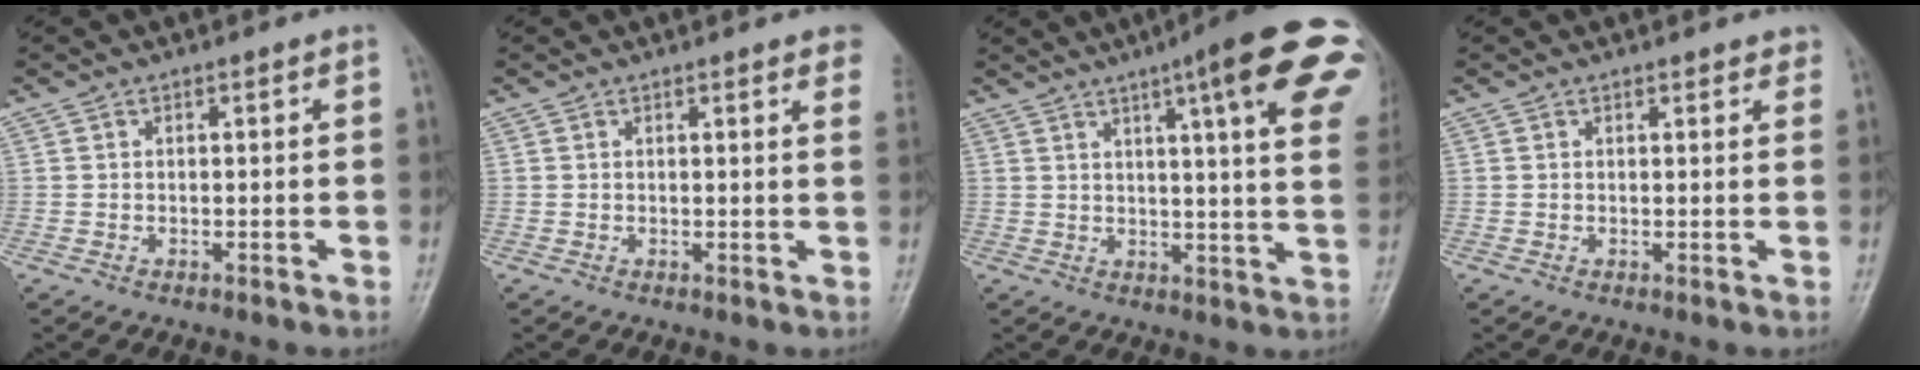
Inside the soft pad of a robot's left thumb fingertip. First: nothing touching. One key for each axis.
{"total": 5.4, "fx": 3.8, "fy": 1.0, "fz": 3.7, "tx": -0.032, "ty": -0.003, "tz": 0.032}
{"total": 21.6, "fx": 10.2, "fy": 3.5, "fz": 18.7, "tx": -0.214, "ty": -0.017, "tz": 0.117}
{"total": 2.0, "fx": 1.6, "fy": 0.7, "fz": 0.9, "tx": 0.003, "ty": -0.002, "tz": 0.016}